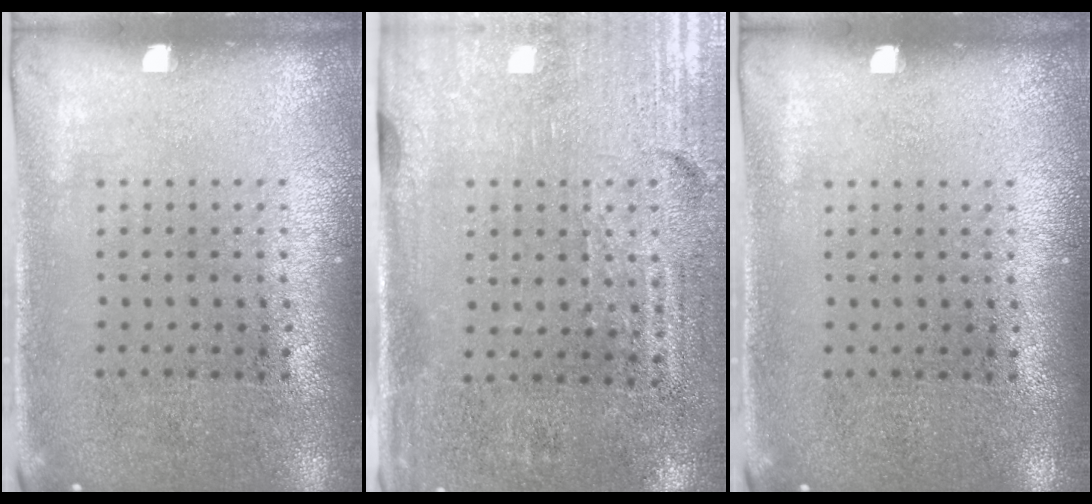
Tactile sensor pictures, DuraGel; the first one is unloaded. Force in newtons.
{"total": 3.4, "press": 3.1, "slide": 1.4}
{"total": 0.0}